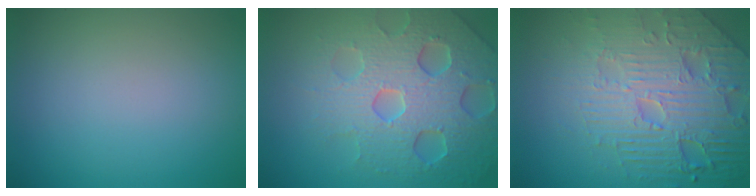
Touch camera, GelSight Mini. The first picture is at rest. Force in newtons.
{"total": 7.0, "press": 6.8, "slide": 1.6}
{"total": 7.9, "press": 6.1, "slide": 5.0}